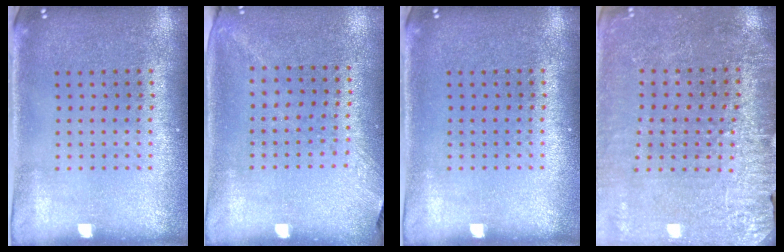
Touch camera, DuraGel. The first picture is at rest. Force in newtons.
{"total": 1.3, "press": 1.0, "slide": 0.8}
{"total": 0.0}
{"total": 2.9, "press": 2.9, "slide": 0.3}